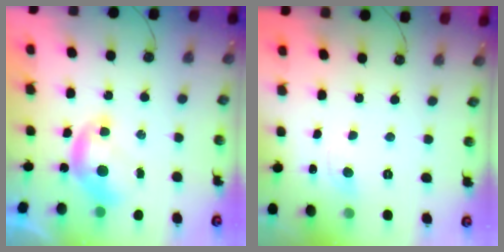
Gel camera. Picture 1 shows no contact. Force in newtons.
{"total": 0.7, "press": 0.3, "slide": 0.7}